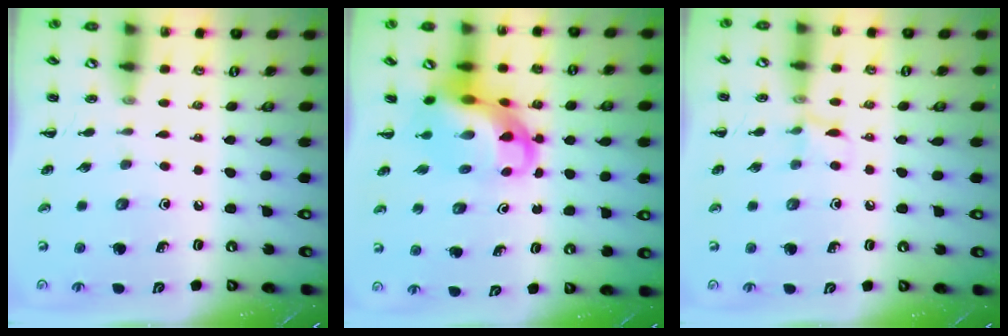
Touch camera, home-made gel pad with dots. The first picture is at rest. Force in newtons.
{"total": 9.4, "press": 8.9, "slide": 2.9}
{"total": 6.3, "press": 6.0, "slide": 1.8}